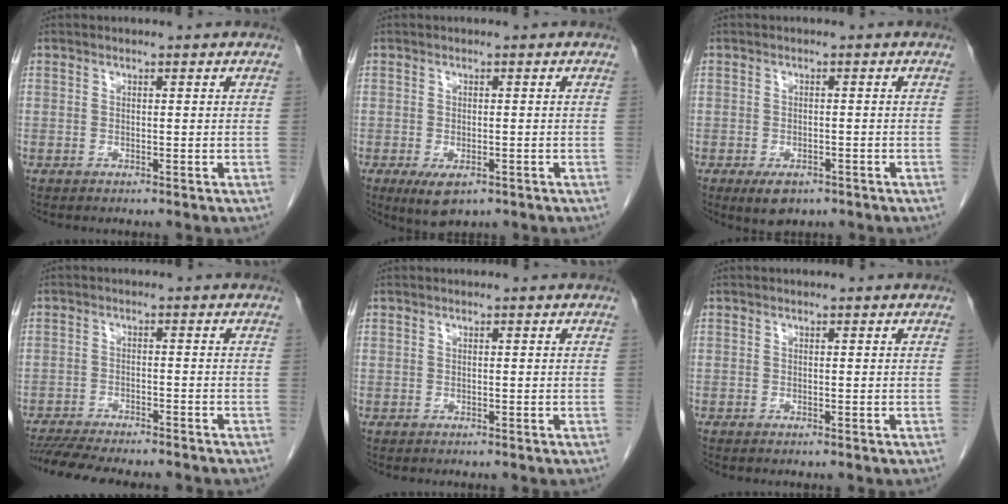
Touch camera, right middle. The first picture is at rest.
{"total": 4.3, "force": [-2.2, 1.9, 3.2], "torque": [-0.056, -0.008, -0.027]}
{"total": 3.9, "force": [-2.4, 2.0, 2.3], "torque": [-0.040, -0.005, -0.030]}
{"total": 12.5, "force": [-11.2, 1.8, 5.4], "torque": [-0.083, -0.013, -0.159]}
{"total": 0.0}
{"total": 0.0}